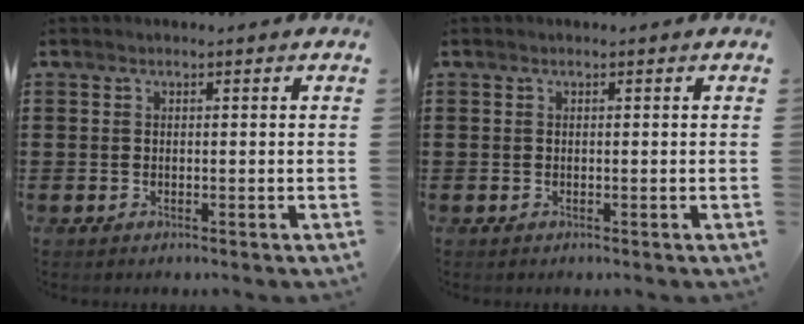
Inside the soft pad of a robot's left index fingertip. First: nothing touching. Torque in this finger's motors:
{"motor_torque": [-0.05, -0.02, 0.03, -0.01]}